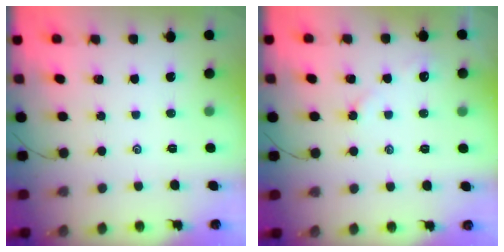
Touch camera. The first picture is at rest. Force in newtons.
{"total": 4.1, "press": 4.1, "slide": 0.6}